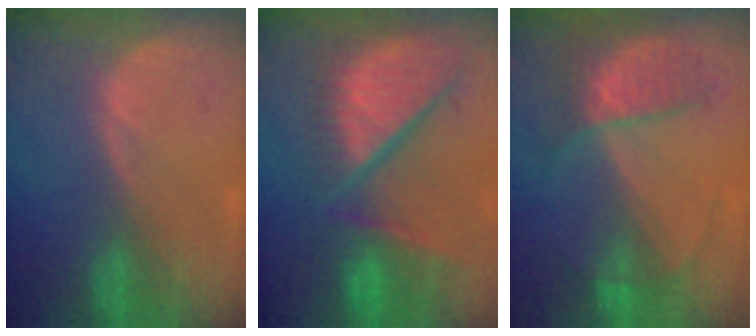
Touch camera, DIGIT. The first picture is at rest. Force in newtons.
{"total": 12.6, "press": 10.3, "slide": 7.2}
{"total": 7.0, "press": 6.0, "slide": 3.6}